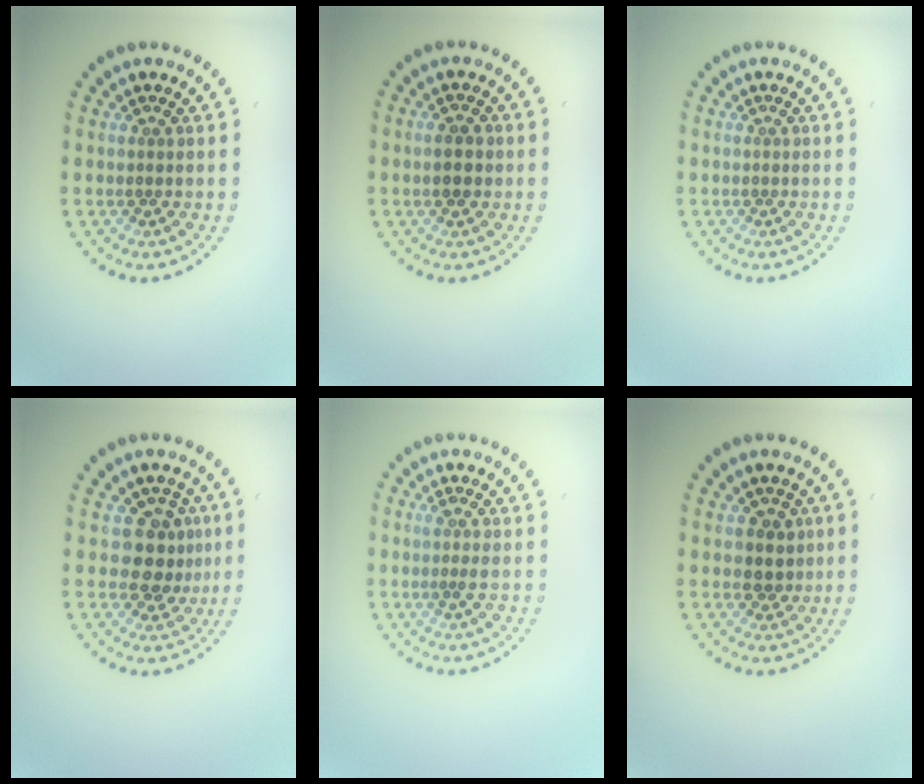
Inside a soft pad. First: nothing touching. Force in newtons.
{"total": 2.1, "press": 2.1, "slide": 0.1}
{"total": 0.0}
{"total": 3.5, "press": 3.1, "slide": 1.6}
{"total": 1.1, "press": 0.9, "slide": 0.7}
{"total": 2.2, "press": 2.0, "slide": 0.9}